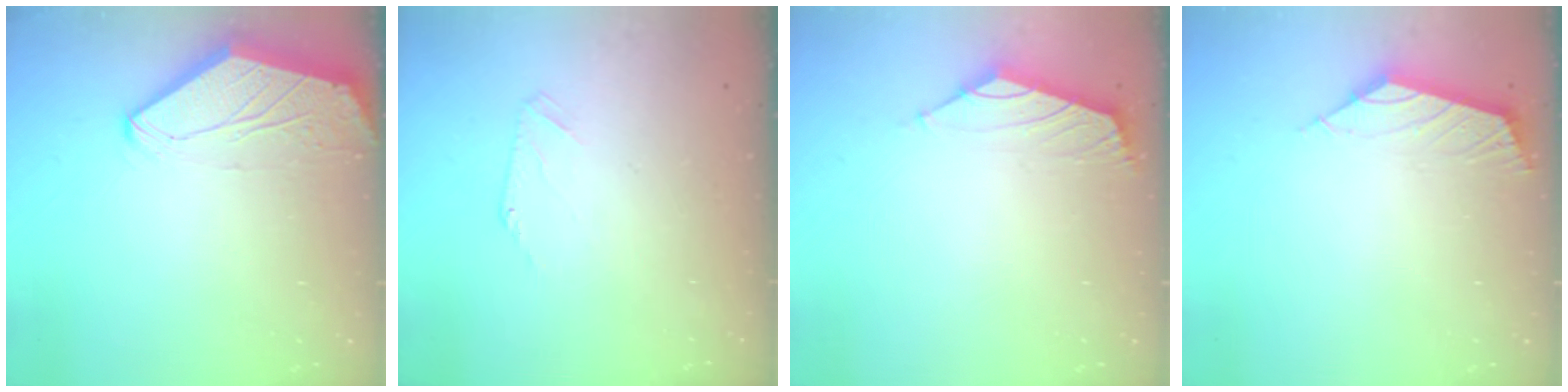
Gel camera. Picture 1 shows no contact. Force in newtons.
{"total": 2.3, "press": 2.2, "slide": 0.5}
{"total": 1.8, "press": 1.7, "slide": 0.6}
{"total": 2.8, "press": 2.7, "slide": 0.7}